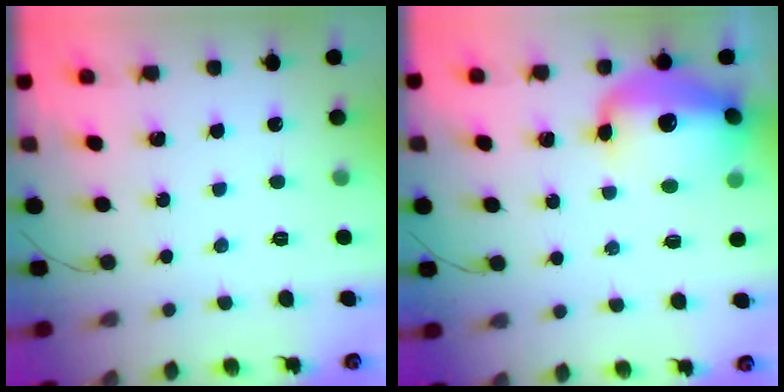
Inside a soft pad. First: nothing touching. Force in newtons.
{"total": 15.5, "press": 15.1, "slide": 3.7}